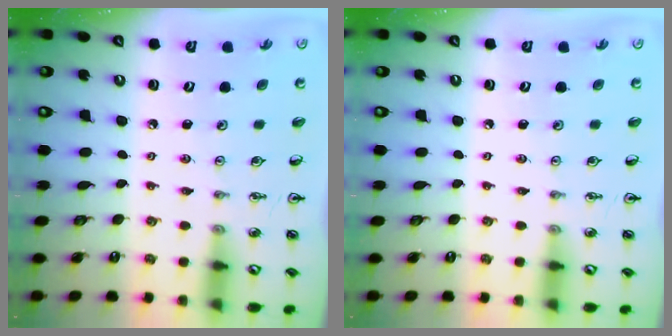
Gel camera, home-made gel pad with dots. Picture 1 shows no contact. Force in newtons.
{"total": 0.0}